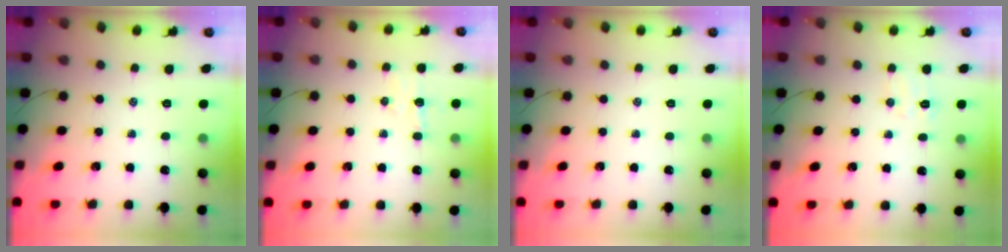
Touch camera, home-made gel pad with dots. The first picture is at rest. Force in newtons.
{"total": 4.5, "press": 4.4, "slide": 0.8}
{"total": 0.0}
{"total": 5.7, "press": 5.6, "slide": 1.2}